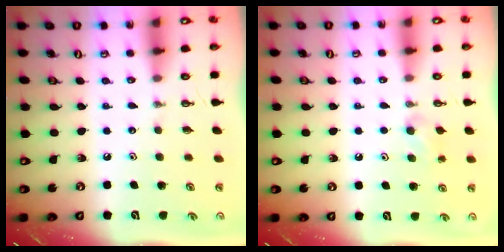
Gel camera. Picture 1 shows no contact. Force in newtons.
{"total": 8.9, "press": 4.7, "slide": 7.6}